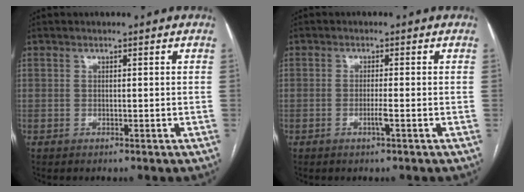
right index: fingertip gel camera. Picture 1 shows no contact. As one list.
[{"total": 1.6, "force": [-0.7, -0.3, 1.4], "torque": [-0.029, -0.003, -0.014]}]